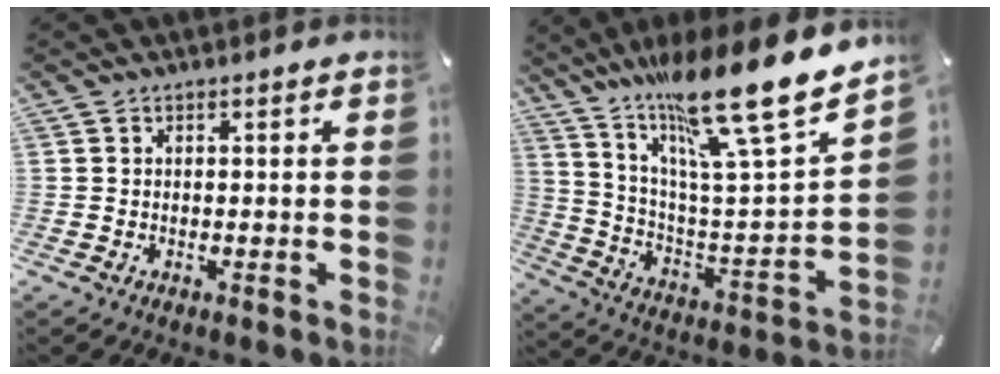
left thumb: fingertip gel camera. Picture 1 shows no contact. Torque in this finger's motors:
{"motor_torque": [3.33, 1.68, 0.48, -0.54, 0.66]}